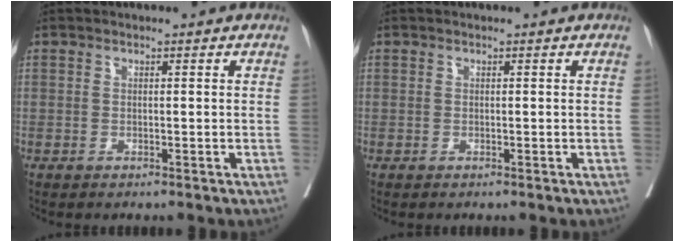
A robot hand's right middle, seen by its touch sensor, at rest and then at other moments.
{"total": 0.0}